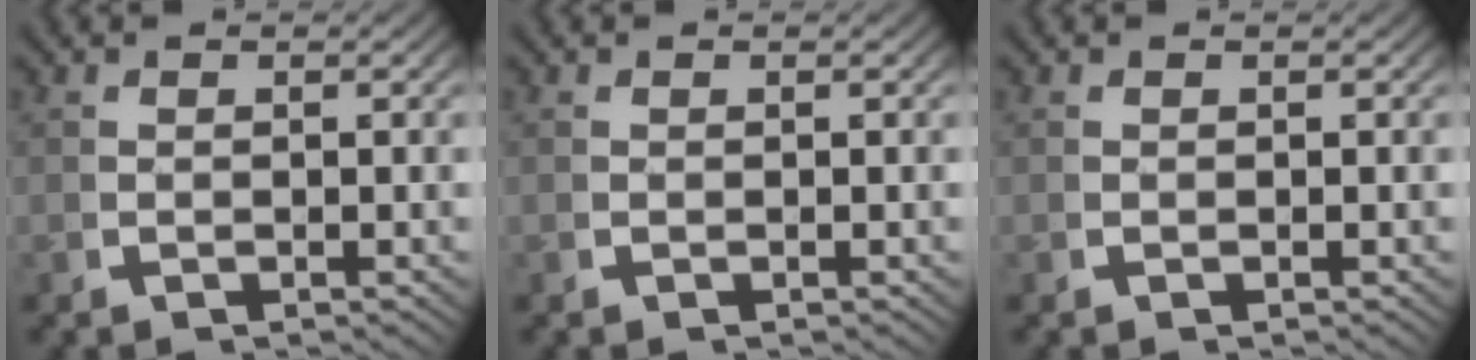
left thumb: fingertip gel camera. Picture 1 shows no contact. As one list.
[{"total": 0.0}, {"total": 0.0}]